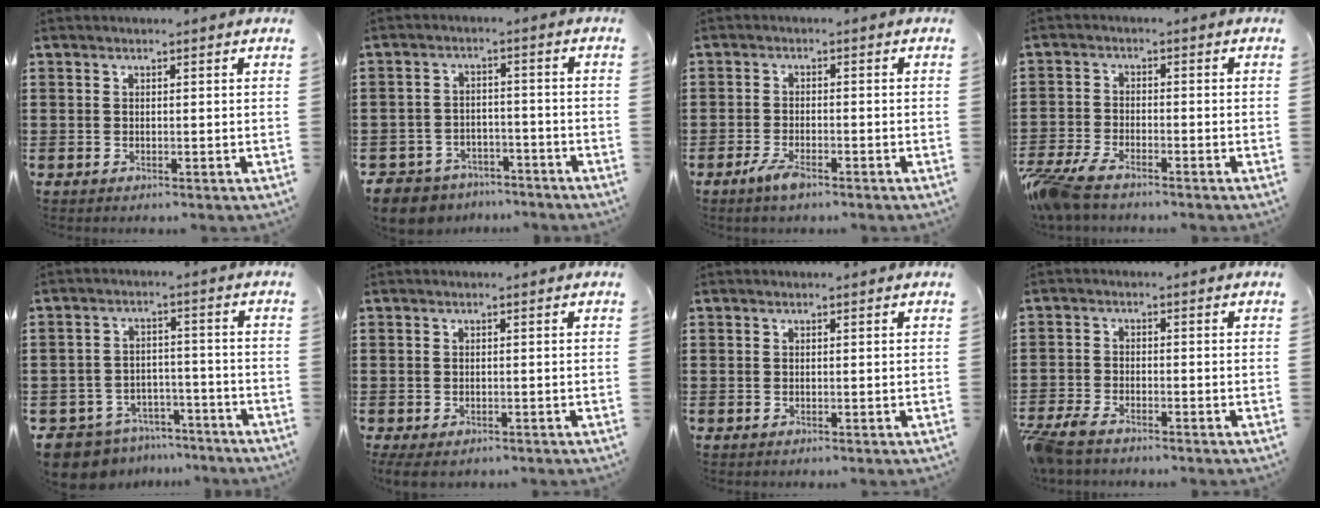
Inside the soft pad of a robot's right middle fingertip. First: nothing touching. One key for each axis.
{"total": 5.2, "fx": -5.0, "fy": 1.4, "fz": 0.2, "tx": -0.027, "ty": 0.004, "tz": -0.109}
{"total": 3.2, "fx": -2.0, "fy": 0.8, "fz": 2.3, "tx": -0.060, "ty": -0.007, "tz": -0.043}
{"total": 4.9, "fx": -4.3, "fy": 0.8, "fz": 2.2, "tx": -0.080, "ty": -0.017, "tz": -0.093}
{"total": 7.1, "fx": -6.8, "fy": 1.8, "fz": 0.8, "tx": -0.035, "ty": 0.013, "tz": -0.141}
{"total": 0.8, "fx": -0.7, "fy": 0.2, "fz": 0.3, "tx": -0.009, "ty": -0.004, "tz": -0.013}
{"total": 0.0}
{"total": 3.5, "fx": -3.2, "fy": 0.7, "fz": 1.3, "tx": -0.052, "ty": -0.009, "tz": -0.072}